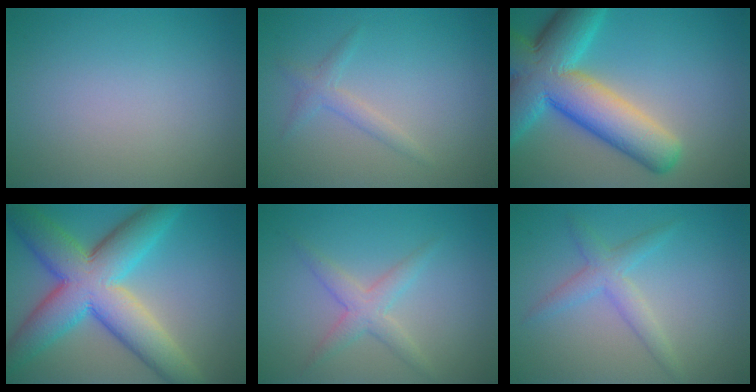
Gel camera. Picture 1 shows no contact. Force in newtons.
{"total": 1.5, "press": 1.5, "slide": 0.1}
{"total": 11.6, "press": 11.6, "slide": 0.4}
{"total": 11.1, "press": 11.1, "slide": 0.5}
{"total": 2.4, "press": 2.4, "slide": 0.1}
{"total": 2.5, "press": 2.5, "slide": 0.1}